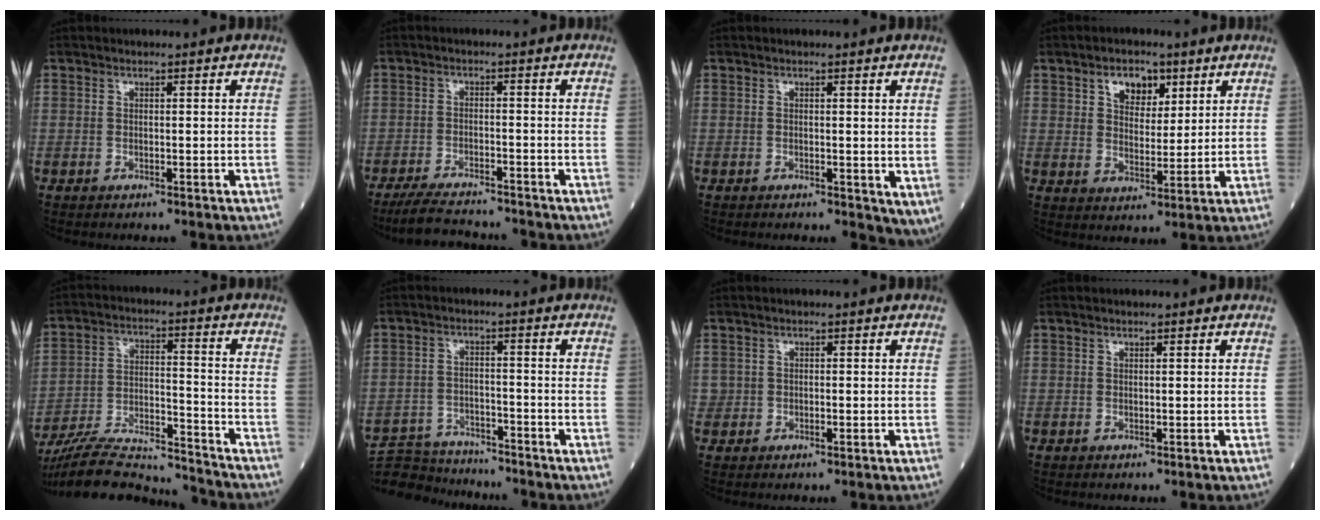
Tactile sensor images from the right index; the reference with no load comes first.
{"total": 8.0, "force": [-7.4, 1.0, 2.8], "torque": [-0.050, -0.012, -0.123]}
{"total": 2.5, "force": [-0.1, 1.7, 1.8], "torque": [-0.021, -0.002, -0.001]}
{"total": 5.9, "force": [3.1, 3.4, 3.6], "torque": [-0.057, 0.008, 0.054]}
{"total": 15.7, "force": [-14.9, 2.0, 4.3], "torque": [-0.082, 0.012, -0.237]}
{"total": 10.1, "force": [-9.7, 2.4, 1.2], "torque": [-0.019, 0.012, -0.156]}
{"total": 1.2, "force": [-0.1, 1.1, 0.3], "torque": [-0.003, 0.003, 0.001]}
{"total": 0.0}